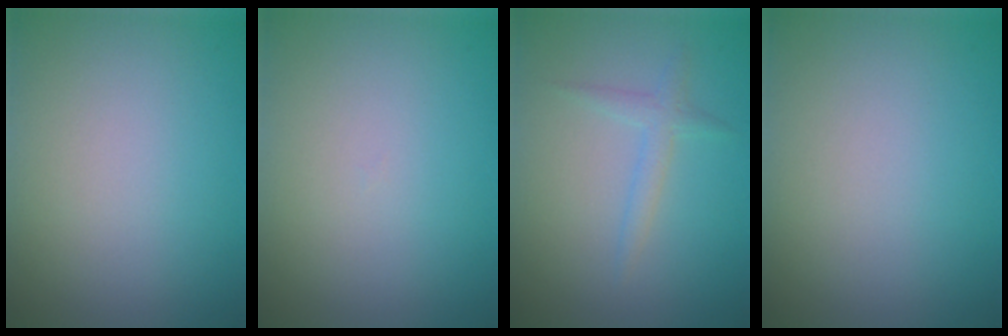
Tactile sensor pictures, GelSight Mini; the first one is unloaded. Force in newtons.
{"total": 0.0}
{"total": 1.5, "press": 1.5, "slide": 0.1}
{"total": 0.0}